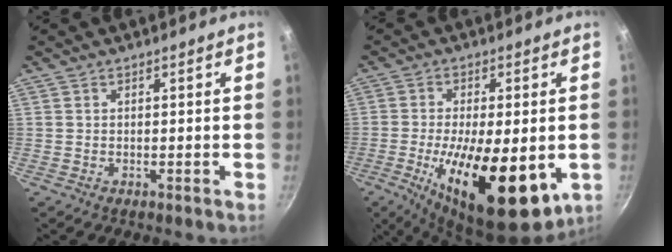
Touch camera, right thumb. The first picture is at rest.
{"total": 21.8, "force": [-5.9, 8.5, 19.2], "torque": [-0.289, -0.025, -0.068]}